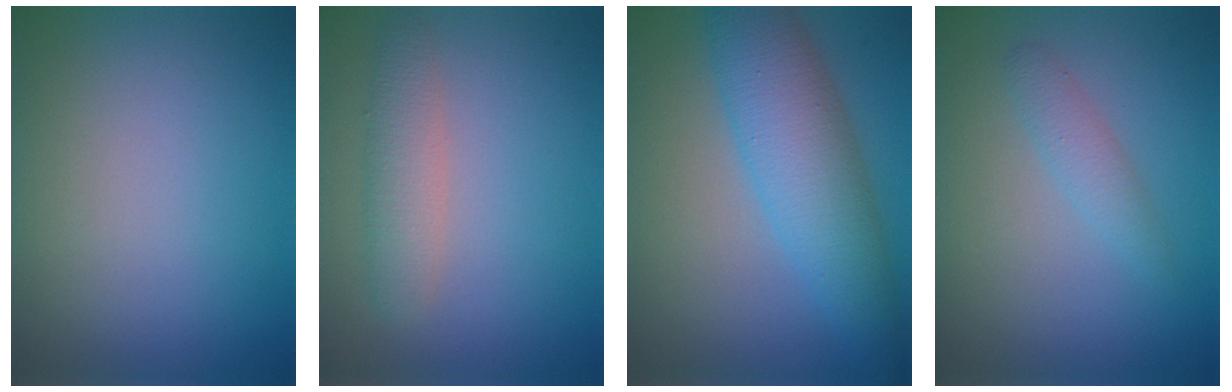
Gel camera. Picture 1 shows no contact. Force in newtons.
{"total": 2.6, "press": 2.6, "slide": 0.1}
{"total": 6.8, "press": 6.8, "slide": 0.1}
{"total": 1.6, "press": 1.6, "slide": 0.1}